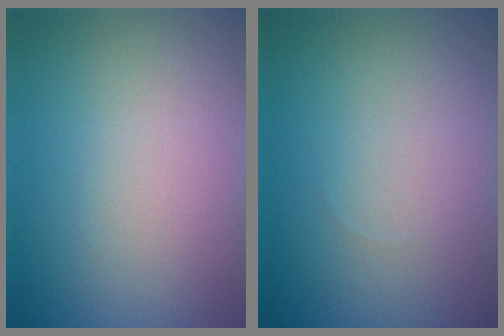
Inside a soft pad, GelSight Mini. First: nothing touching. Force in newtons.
{"total": 0.0}